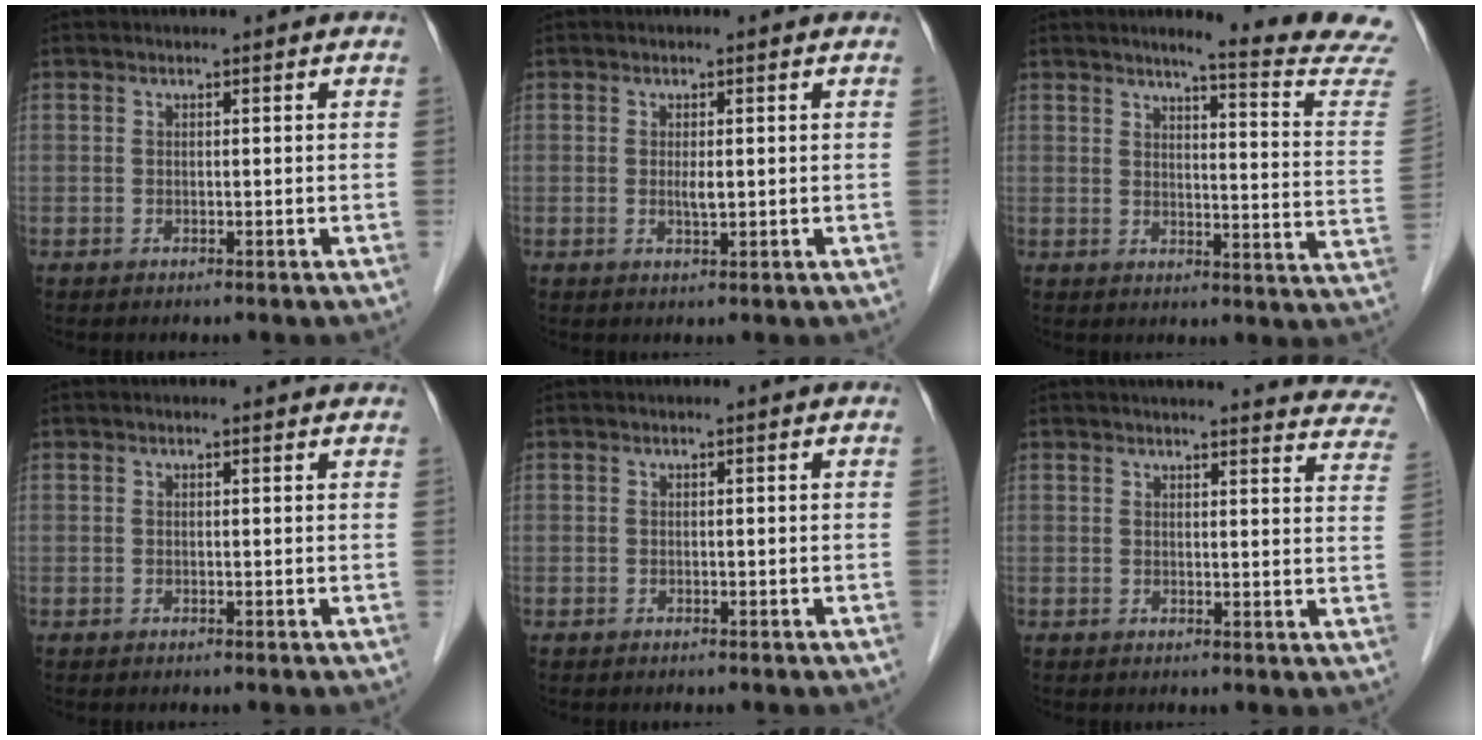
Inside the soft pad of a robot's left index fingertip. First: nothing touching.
{"total": 1.6, "force": [0.0, 0.3, 1.6], "torque": [-0.034, -0.003, 0.004]}
{"total": 14.7, "force": [13.6, -1.5, 5.4], "torque": [-0.069, -0.090, 0.144]}
{"total": 1.1, "force": [1.1, 0.2, 0.3], "torque": [-0.012, 0.003, 0.006]}
{"total": 0.0}
{"total": 20.7, "force": [19.5, 3.0, 6.3], "torque": [-0.066, -0.051, 0.201]}